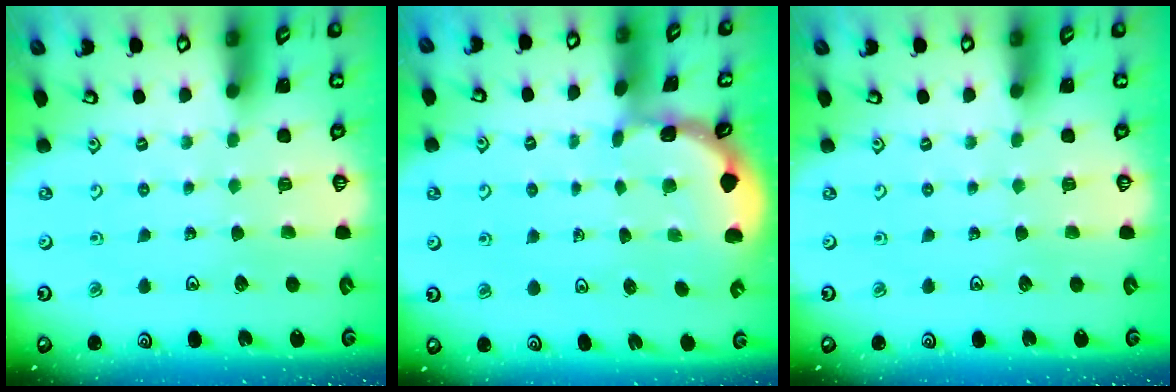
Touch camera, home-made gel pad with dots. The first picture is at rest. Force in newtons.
{"total": 1.1, "press": 1.1, "slide": 0.1}
{"total": 0.0}